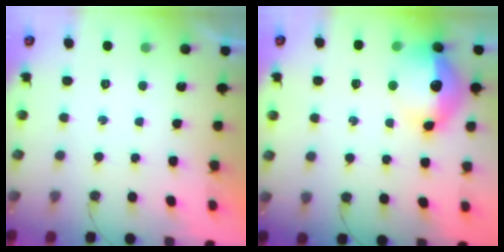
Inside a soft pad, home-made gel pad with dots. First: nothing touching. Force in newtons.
{"total": 15.0, "press": 14.9, "slide": 1.7}